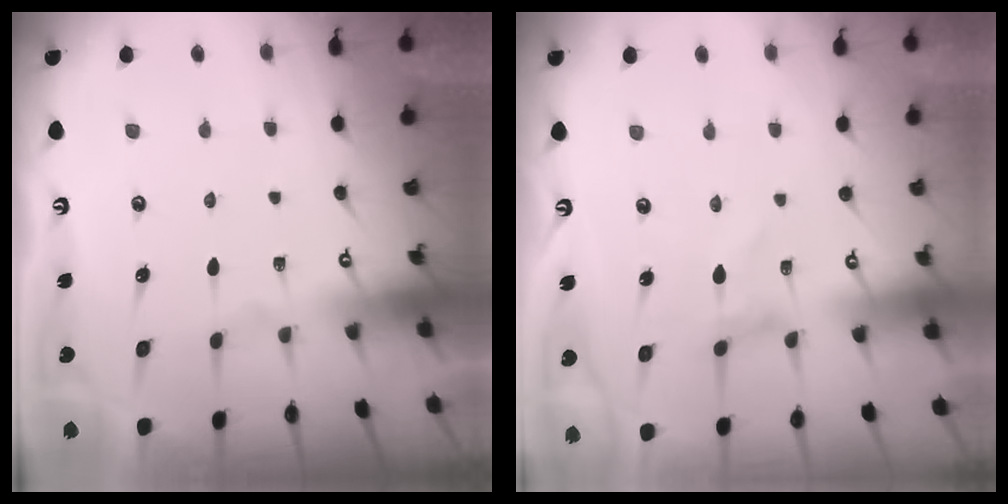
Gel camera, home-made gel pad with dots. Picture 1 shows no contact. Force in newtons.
{"total": 0.8, "press": 0.8, "slide": 0.1}